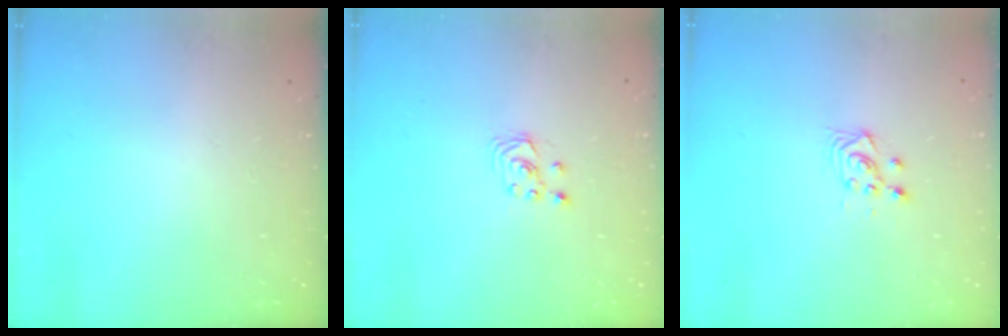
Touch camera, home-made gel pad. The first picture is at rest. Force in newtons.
{"total": 1.8, "press": 1.8, "slide": 0.2}
{"total": 3.6, "press": 3.4, "slide": 1.2}